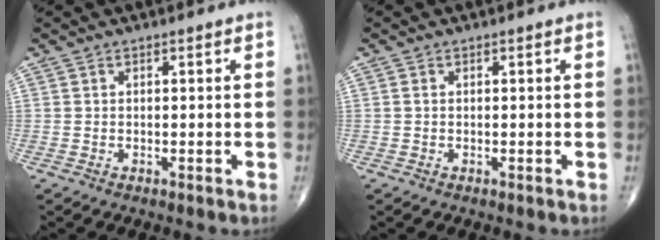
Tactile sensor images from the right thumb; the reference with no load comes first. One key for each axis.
{"total": 0.0}